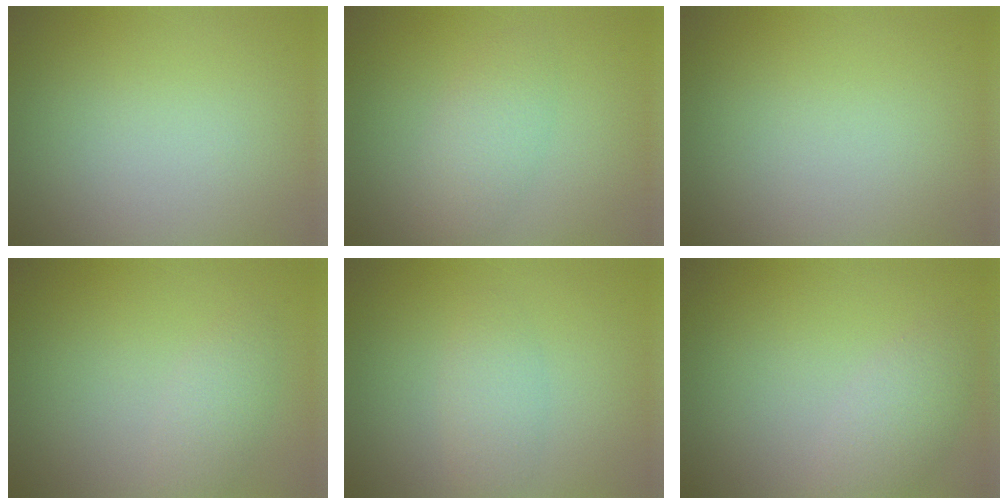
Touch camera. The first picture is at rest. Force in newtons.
{"total": 2.7, "press": 2.7, "slide": 0.1}
{"total": 0.0}
{"total": 2.0, "press": 2.0, "slide": 0.0}
{"total": 2.0, "press": 2.0, "slide": 0.1}
{"total": 2.6, "press": 2.6, "slide": 0.1}